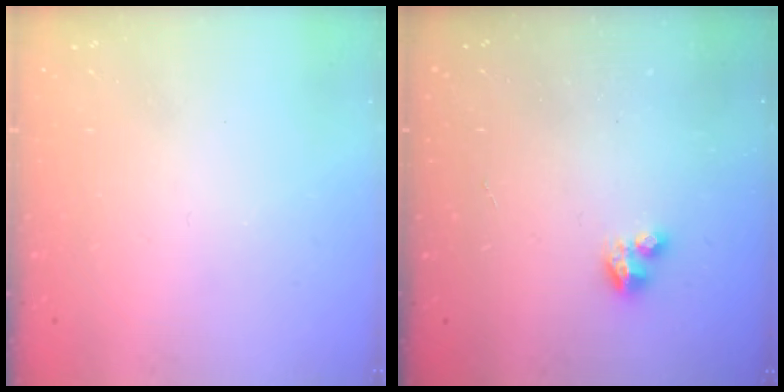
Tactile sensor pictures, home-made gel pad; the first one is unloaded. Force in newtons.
{"total": 2.9, "press": 2.9, "slide": 0.2}